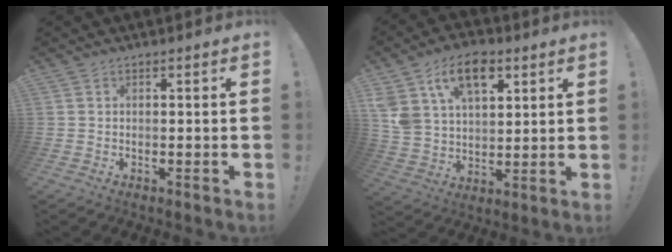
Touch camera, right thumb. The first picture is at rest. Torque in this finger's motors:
{"motor_torque": [1.25, 3.36, 0.21, 0.30, 0.14]}